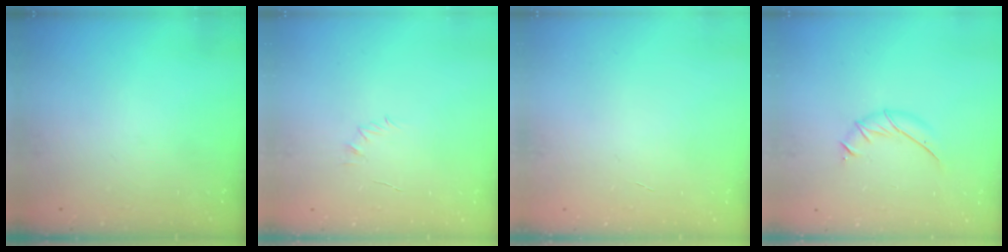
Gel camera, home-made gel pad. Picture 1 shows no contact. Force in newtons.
{"total": 3.6, "press": 3.5, "slide": 1.0}
{"total": 0.0}
{"total": 7.1, "press": 7.0, "slide": 0.6}